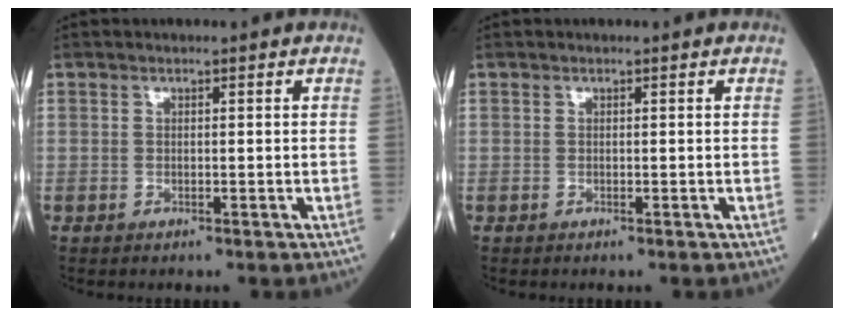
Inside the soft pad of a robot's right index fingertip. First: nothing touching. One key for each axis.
{"total": 0.0}